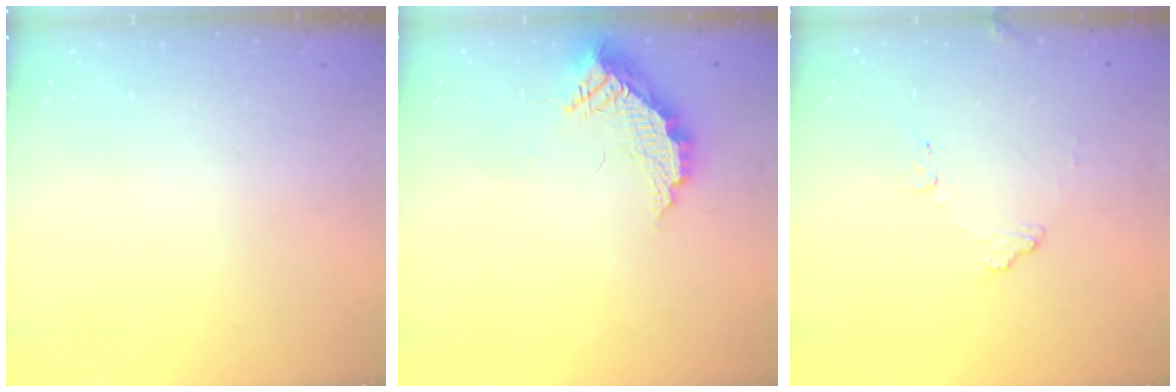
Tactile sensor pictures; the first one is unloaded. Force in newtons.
{"total": 9.4, "press": 9.4, "slide": 0.7}
{"total": 7.9, "press": 7.9, "slide": 0.4}